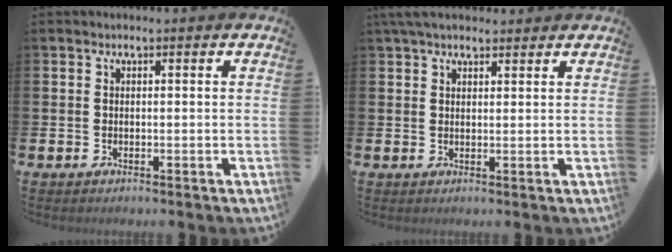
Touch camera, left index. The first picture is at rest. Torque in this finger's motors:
{"motor_torque": [0.27, -0.50, 0.66, 0.16]}